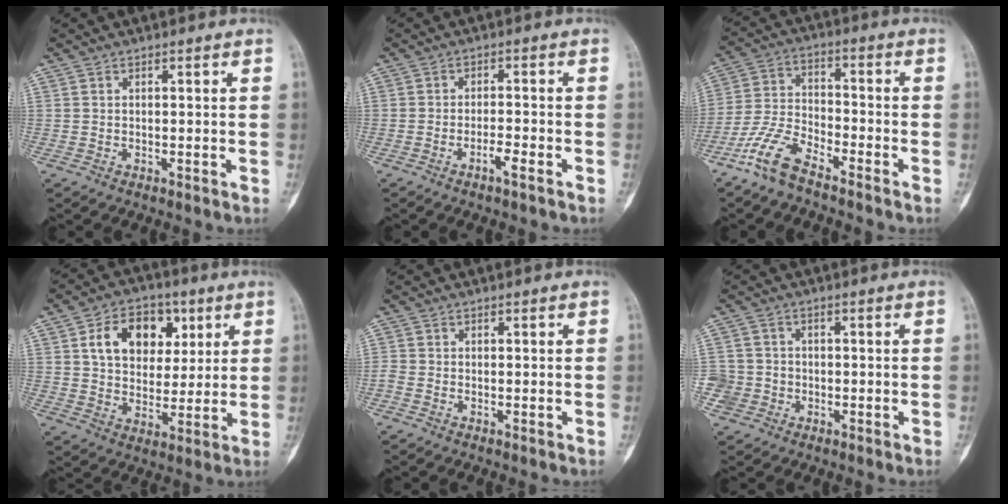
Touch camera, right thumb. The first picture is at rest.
{"total": 2.8, "force": [-1.7, 0.5, 2.2], "torque": [-0.043, 0.010, -0.033]}
{"total": 9.1, "force": [-6.8, 3.1, 5.2], "torque": [-0.124, 0.039, -0.143]}
{"total": 13.6, "force": [4.7, 9.7, 8.4], "torque": [-0.093, -0.006, 0.077]}
{"total": 1.0, "force": [-0.6, 0.6, 0.6], "torque": [-0.018, -0.002, -0.017]}
{"total": 4.2, "force": [-1.3, 4.0, 0.2], "torque": [0.018, 0.016, -0.027]}